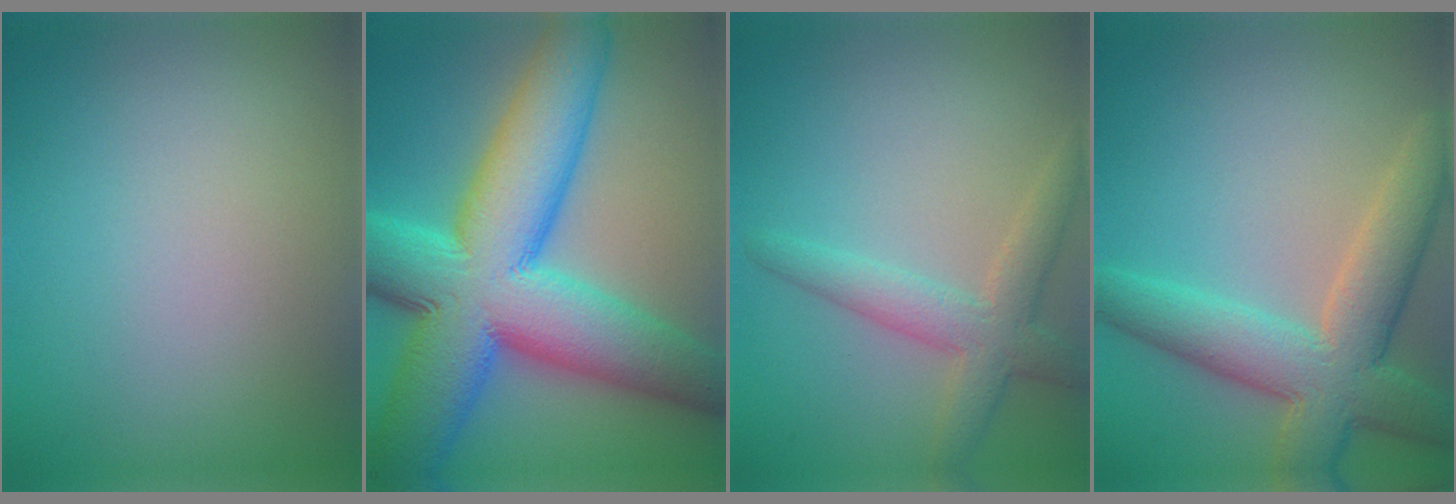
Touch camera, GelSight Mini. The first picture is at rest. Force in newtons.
{"total": 16.0, "press": 16.0, "slide": 0.4}
{"total": 3.8, "press": 3.8, "slide": 0.2}
{"total": 7.5, "press": 7.5, "slide": 0.6}